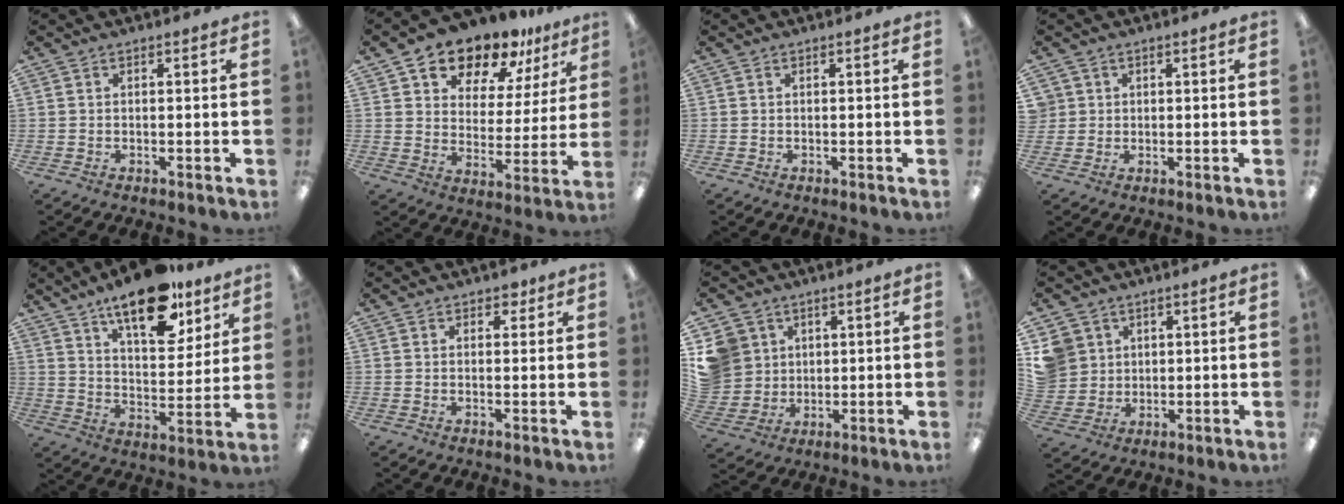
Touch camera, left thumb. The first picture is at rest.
{"total": 13.4, "force": [11.5, 6.2, 3.3], "torque": [-0.059, -0.094, 0.210]}
{"total": 0.0}
{"total": 2.6, "force": [0.7, 2.5, -0.2], "torque": [0.003, 0.001, 0.011]}
{"total": 17.2, "force": [12.6, 7.0, 9.4], "torque": [-0.139, -0.070, 0.214]}
{"total": 2.3, "force": [1.5, 1.6, 0.8], "torque": [0.000, -0.002, 0.025]}
{"total": 9.8, "force": [3.8, 8.9, 1.6], "torque": [-0.056, -0.008, 0.080]}
{"total": 7.6, "force": [3.3, 6.8, 0.8], "torque": [-0.038, -0.004, 0.068]}